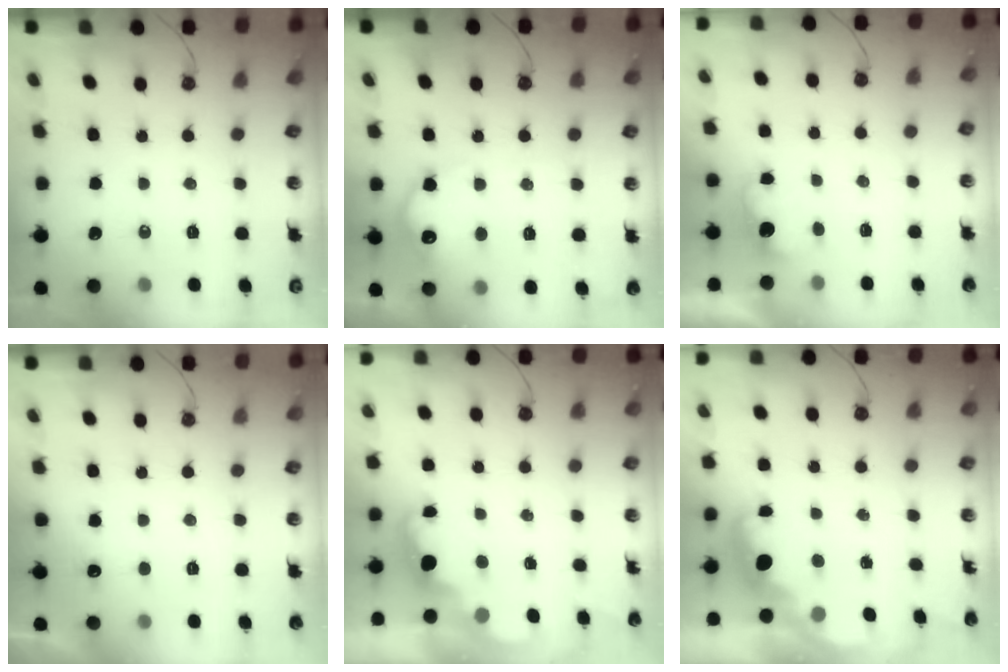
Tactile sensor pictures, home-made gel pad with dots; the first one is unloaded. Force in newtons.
{"total": 12.8, "press": 12.8, "slide": 0.6}
{"total": 2.8, "press": 2.7, "slide": 0.9}
{"total": 3.6, "press": 3.4, "slide": 1.1}
{"total": 2.4, "press": 2.3, "slide": 0.5}
{"total": 2.7, "press": 2.6, "slide": 0.8}